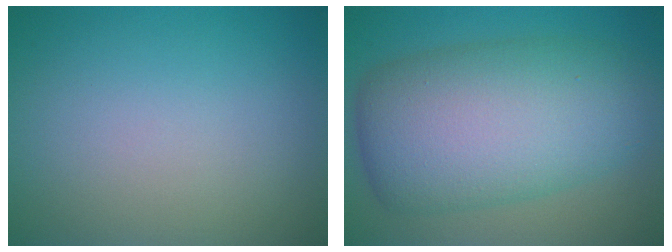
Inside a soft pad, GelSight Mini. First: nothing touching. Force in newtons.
{"total": 11.4, "press": 11.4, "slide": 0.2}